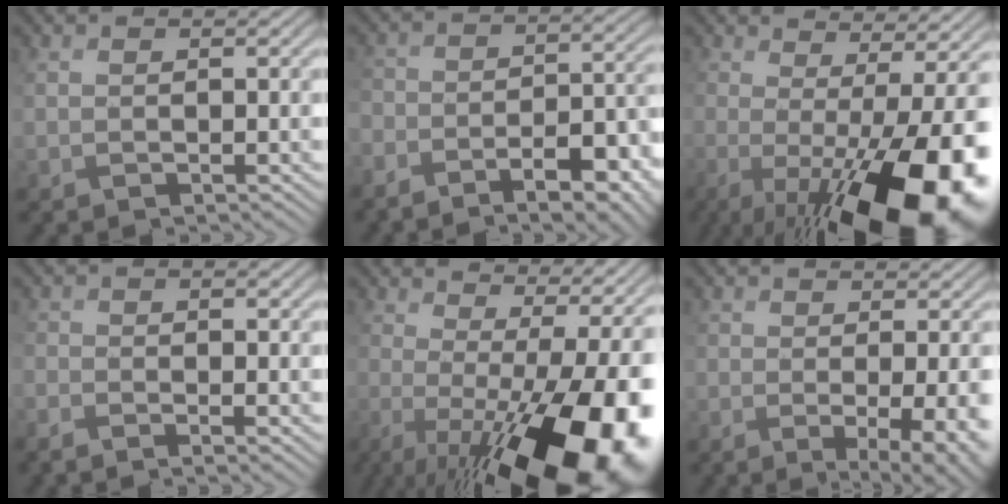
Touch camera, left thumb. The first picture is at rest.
{"total": 11.3, "force": [-7.9, 4.4, 6.7], "torque": [-0.107, -0.011, -0.123]}
{"total": 18.2, "force": [-3.8, 6.1, 16.7], "torque": [-0.212, -0.021, -0.045]}
{"total": 3.5, "force": [-2.3, 1.1, 2.5], "torque": [-0.052, -0.011, -0.041]}
{"total": 19.5, "force": [-3.8, 8.0, 17.4], "torque": [-0.217, -0.026, -0.048]}
{"total": 8.9, "force": [-2.6, 3.5, 7.7], "torque": [-0.108, -0.020, -0.015]}